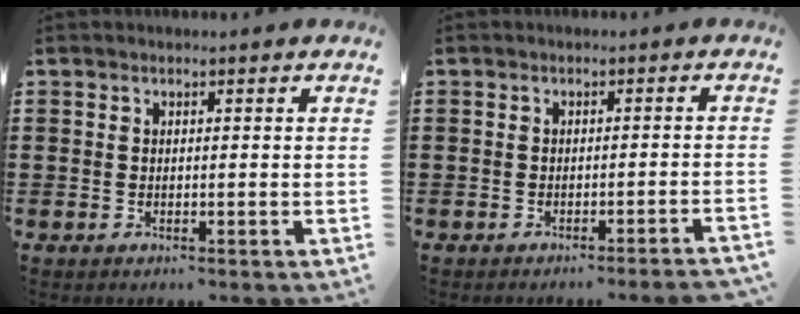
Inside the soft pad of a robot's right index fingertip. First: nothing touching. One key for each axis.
{"total": 1.7, "fx": -1.4, "fy": -0.4, "fz": 0.8, "tx": -0.013, "ty": -0.001, "tz": -0.027}